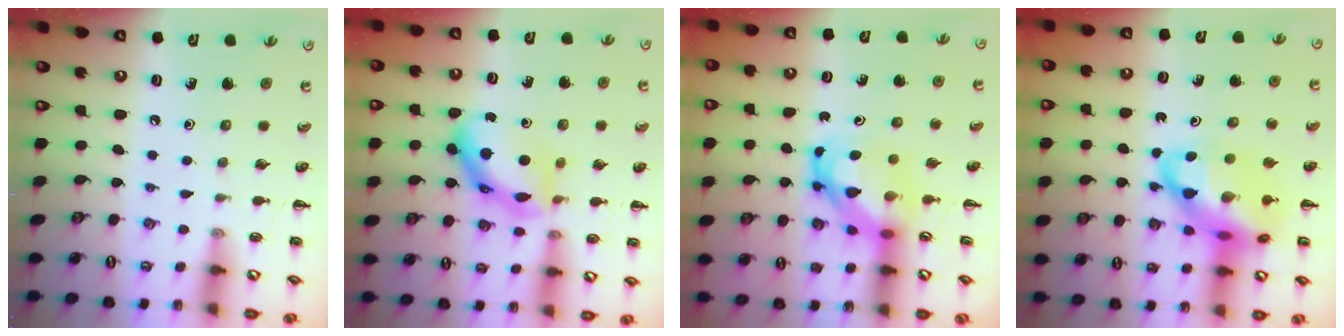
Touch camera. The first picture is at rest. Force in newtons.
{"total": 11.6, "press": 11.6, "slide": 0.2}
{"total": 6.2, "press": 6.0, "slide": 1.6}
{"total": 17.9, "press": 17.3, "slide": 4.3}